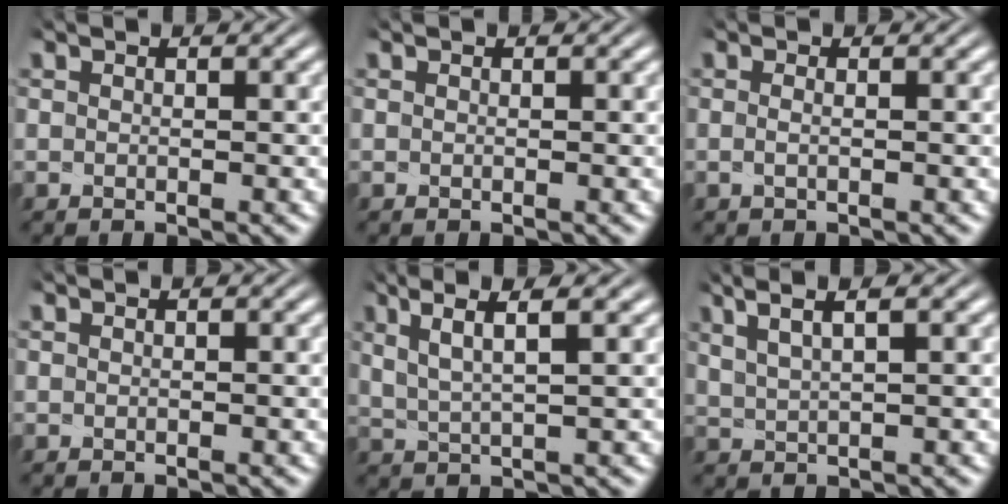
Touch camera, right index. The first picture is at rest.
{"total": 0.0}
{"total": 0.8, "force": [-0.6, 0.0, 0.4], "torque": [-0.017, -0.006, -0.012]}
{"total": 0.0}
{"total": 4.9, "force": [2.3, 2.3, 3.7], "torque": [-0.073, 0.010, 0.035]}
{"total": 4.9, "force": [2.8, 2.5, 3.1], "torque": [-0.063, 0.017, 0.041]}